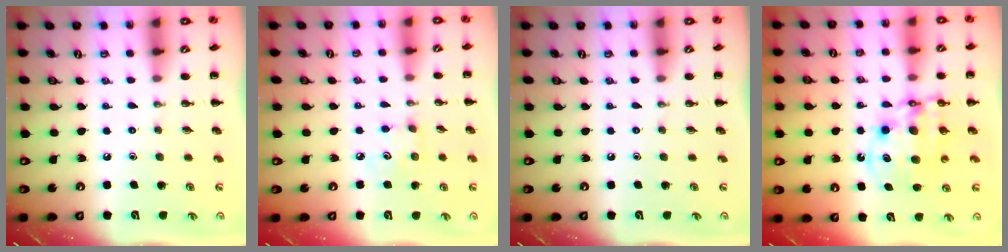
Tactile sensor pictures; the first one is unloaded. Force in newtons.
{"total": 4.6, "press": 4.5, "slide": 1.1}
{"total": 0.0}
{"total": 10.5, "press": 10.2, "slide": 2.6}